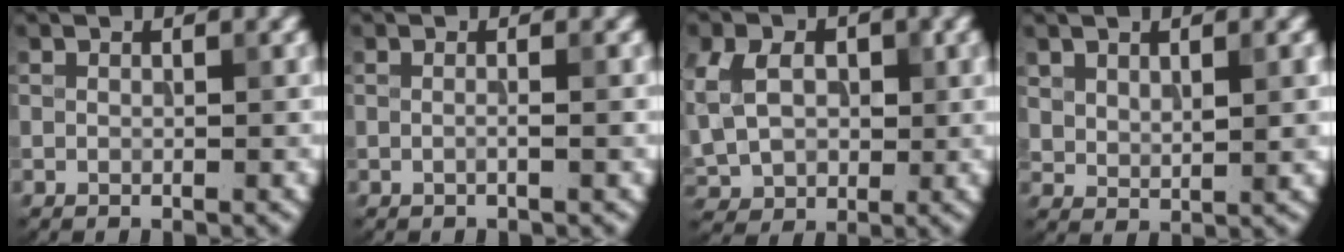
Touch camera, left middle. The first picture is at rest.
{"total": 0.9, "force": [0.1, 0.0, 0.9], "torque": [-0.016, -0.013, -0.006]}
{"total": 8.5, "force": [1.3, 6.6, 5.2], "torque": [-0.125, 0.020, 0.016]}
{"total": 2.3, "force": [0.9, 1.1, 1.8], "torque": [-0.040, -0.004, 0.025]}